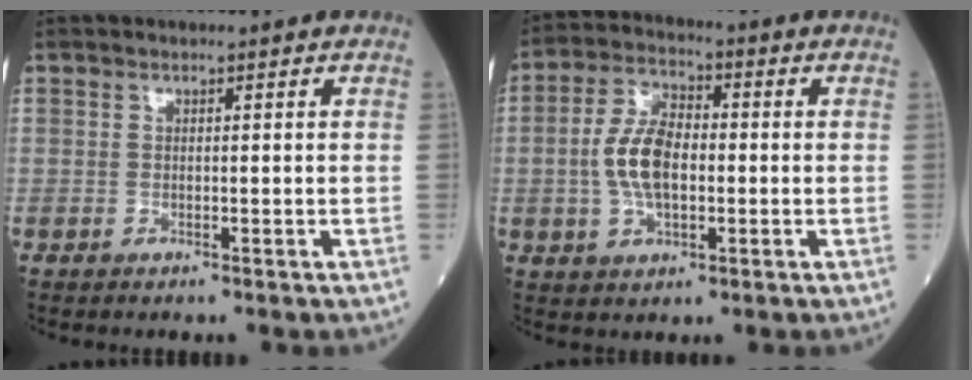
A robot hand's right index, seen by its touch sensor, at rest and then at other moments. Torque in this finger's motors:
{"motor_torque": [1.28, 0.08, 0.73, 0.19]}